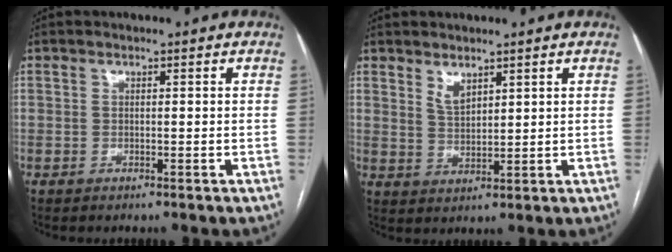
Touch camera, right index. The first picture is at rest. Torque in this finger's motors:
{"motor_torque": [0.02, 0.02, 0.03, 0.01]}